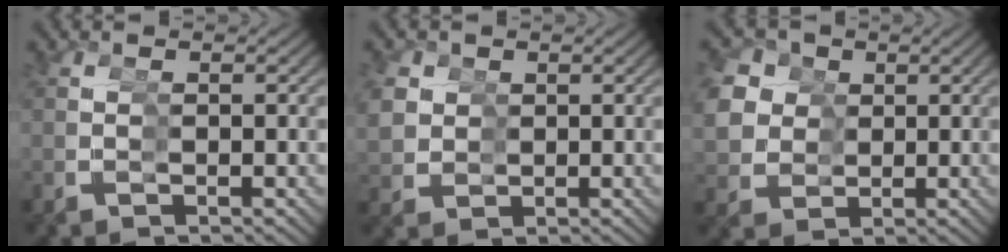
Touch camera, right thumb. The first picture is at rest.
{"total": 3.2, "force": [1.9, 2.6, -0.3], "torque": [-0.010, -0.007, 0.040]}
{"total": 7.3, "force": [2.5, 6.5, 2.3], "torque": [-0.067, -0.014, 0.046]}